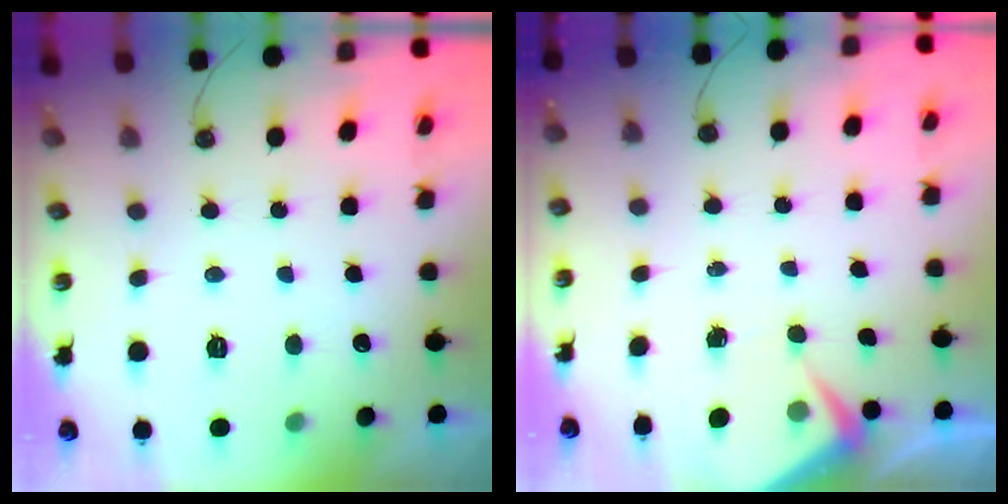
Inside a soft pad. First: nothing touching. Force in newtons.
{"total": 3.9, "press": 3.8, "slide": 0.5}